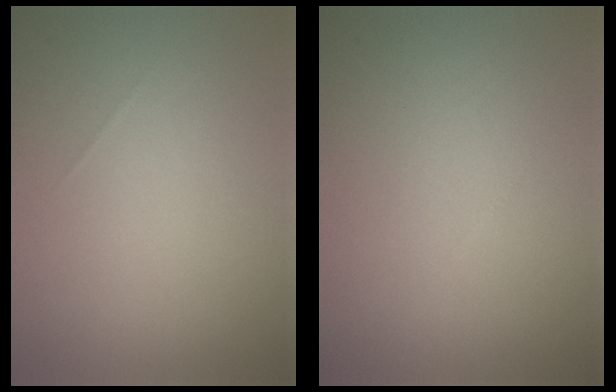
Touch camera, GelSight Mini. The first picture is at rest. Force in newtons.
{"total": 0.0}